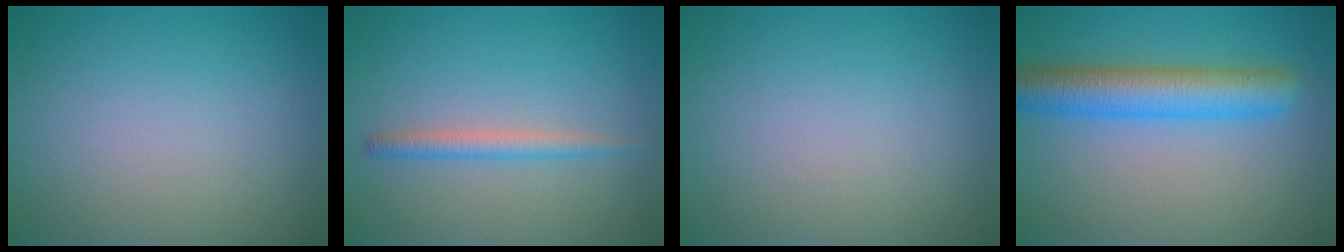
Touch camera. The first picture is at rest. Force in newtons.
{"total": 1.8, "press": 1.8, "slide": 0.1}
{"total": 0.0}
{"total": 5.9, "press": 5.9, "slide": 0.2}